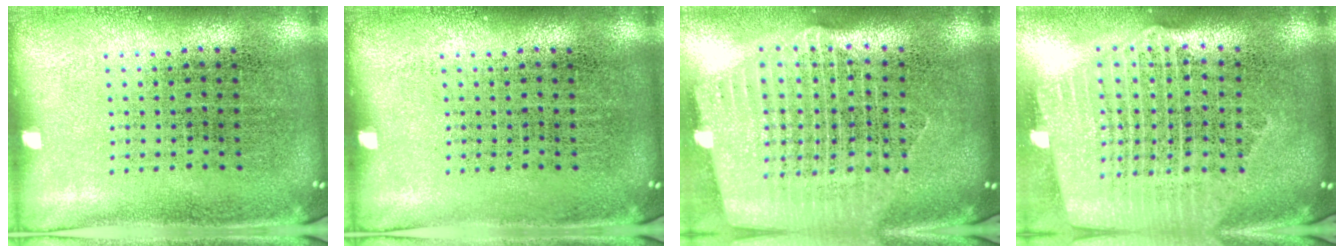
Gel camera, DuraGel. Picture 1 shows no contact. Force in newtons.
{"total": 0.0}
{"total": 2.7, "press": 2.3, "slide": 1.4}
{"total": 2.5, "press": 2.1, "slide": 1.3}